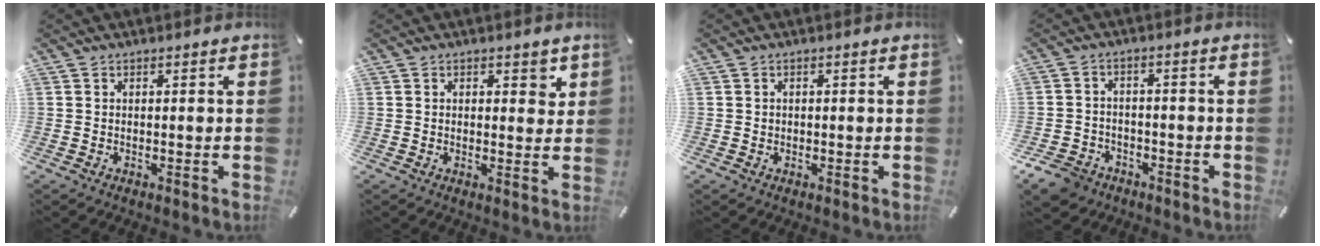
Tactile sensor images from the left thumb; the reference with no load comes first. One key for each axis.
{"total": 2.9, "fx": 1.4, "fy": 1.8, "fz": 1.8, "tx": -0.006, "ty": -0.006, "tz": 0.016}
{"total": 0.7, "fx": -0.1, "fy": 0.7, "fz": 0.2, "tx": -0.002, "ty": 0.006, "tz": -0.004}
{"total": 6.6, "fx": -4.5, "fy": 4.5, "fz": 1.8, "tx": -0.046, "ty": 0.026, "tz": -0.088}